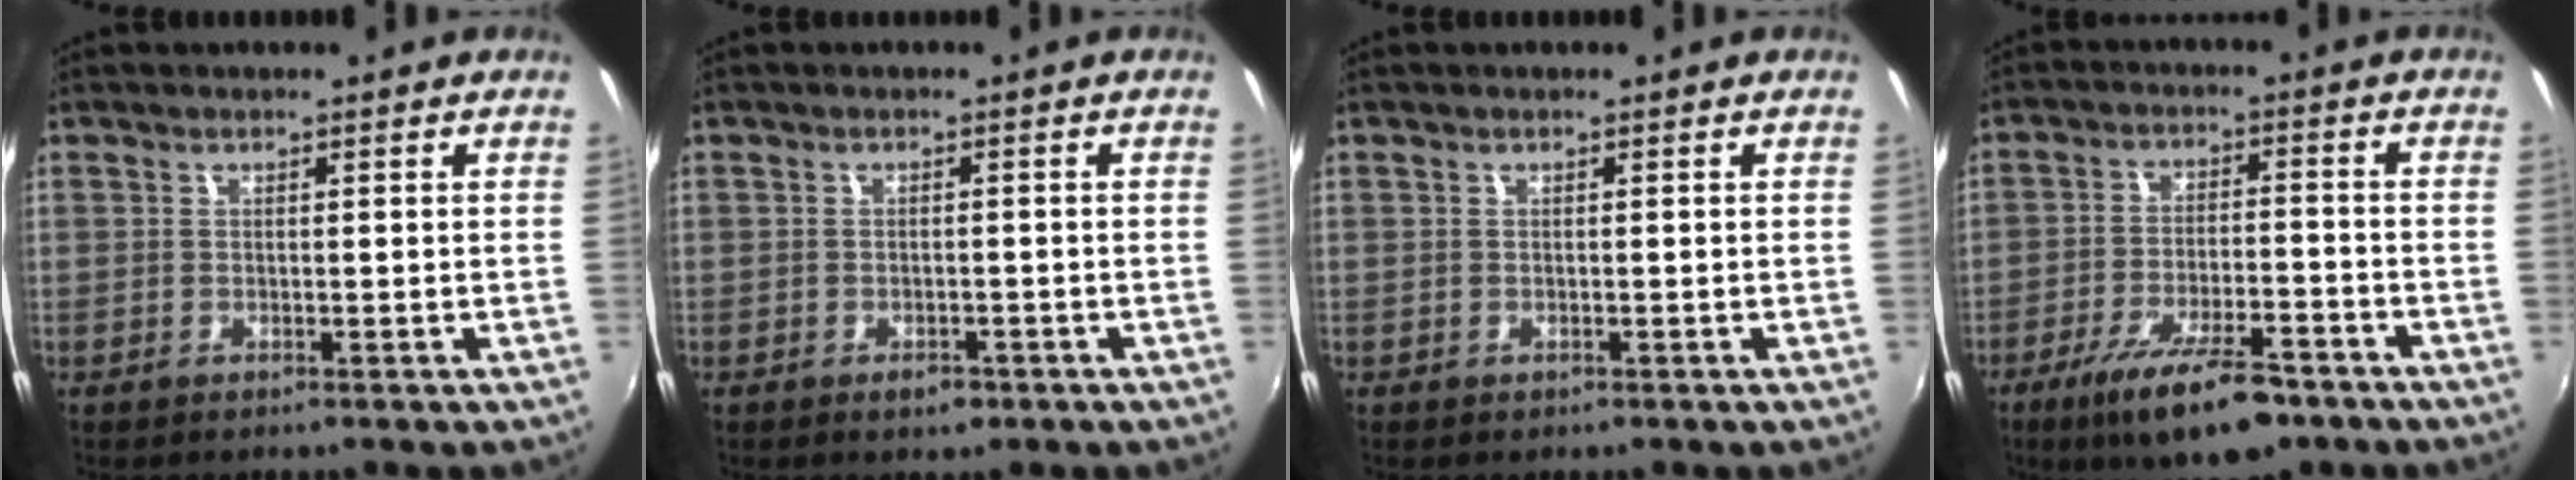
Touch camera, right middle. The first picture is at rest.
{"total": 2.3, "force": [-1.4, 1.5, 1.1], "torque": [-0.019, -0.003, -0.019]}
{"total": 0.0}
{"total": 13.4, "force": [-9.2, 4.0, 8.9], "torque": [-0.178, -0.023, -0.151]}